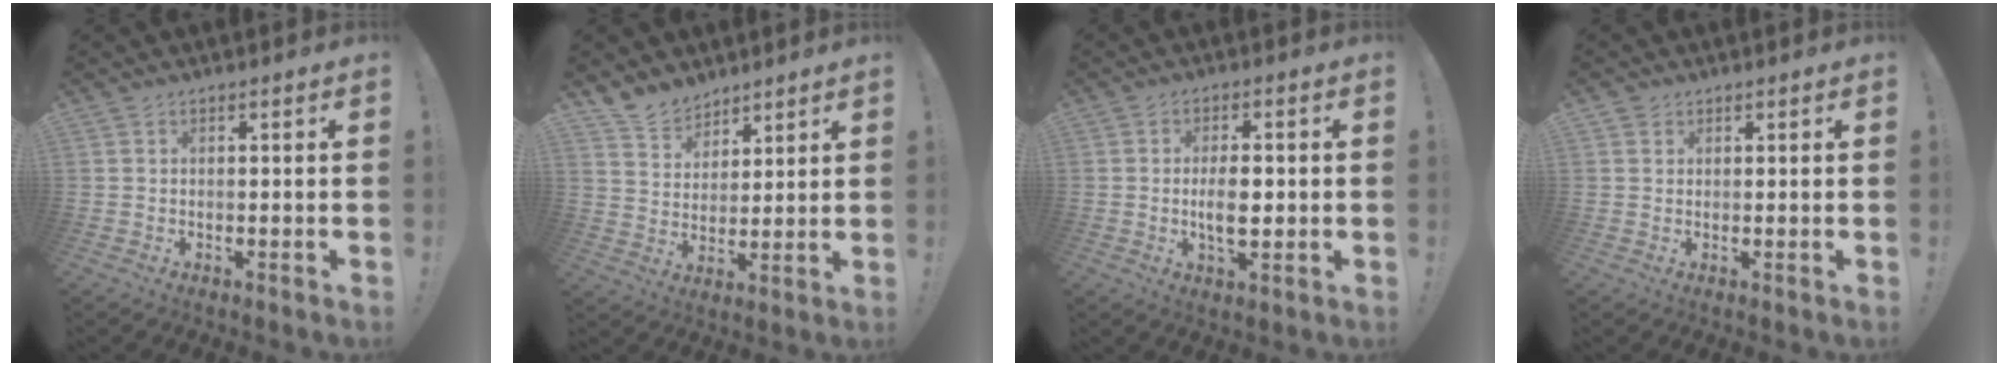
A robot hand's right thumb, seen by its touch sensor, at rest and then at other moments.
{"total": 8.5, "force": [7.1, 4.5, 0.7], "torque": [-0.025, -0.053, 0.142]}
{"total": 6.9, "force": [-0.4, 3.0, 6.2], "torque": [-0.107, -0.006, -0.016]}
{"total": 1.4, "force": [1.0, 1.1, 0.0], "torque": [0.001, -0.001, 0.019]}